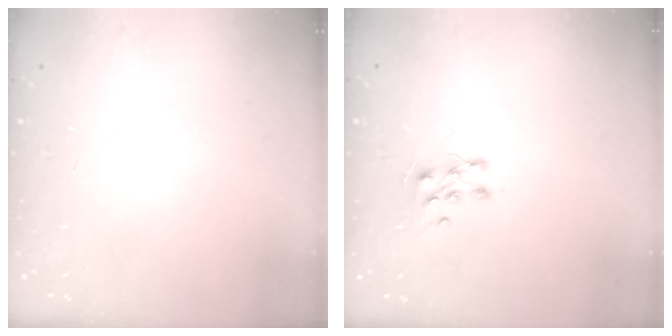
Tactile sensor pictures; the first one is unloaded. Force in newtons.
{"total": 6.8, "press": 6.7, "slide": 0.6}